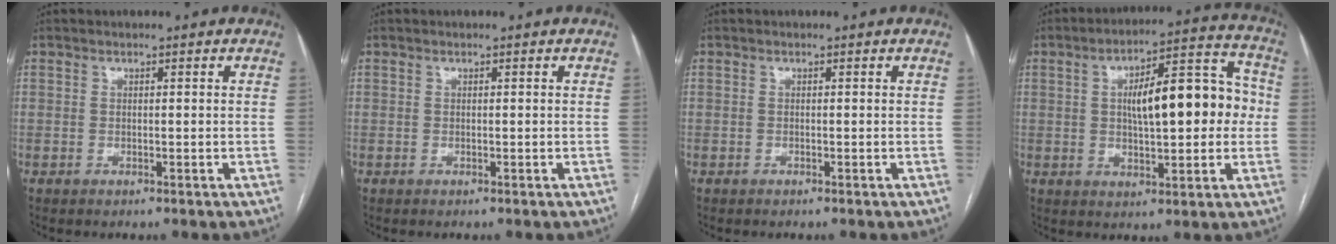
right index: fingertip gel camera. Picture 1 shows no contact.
{"total": 0.0}
{"total": 0.0}
{"total": 14.5, "force": [1.1, 4.5, 13.8], "torque": [-0.200, 0.041, 0.018]}